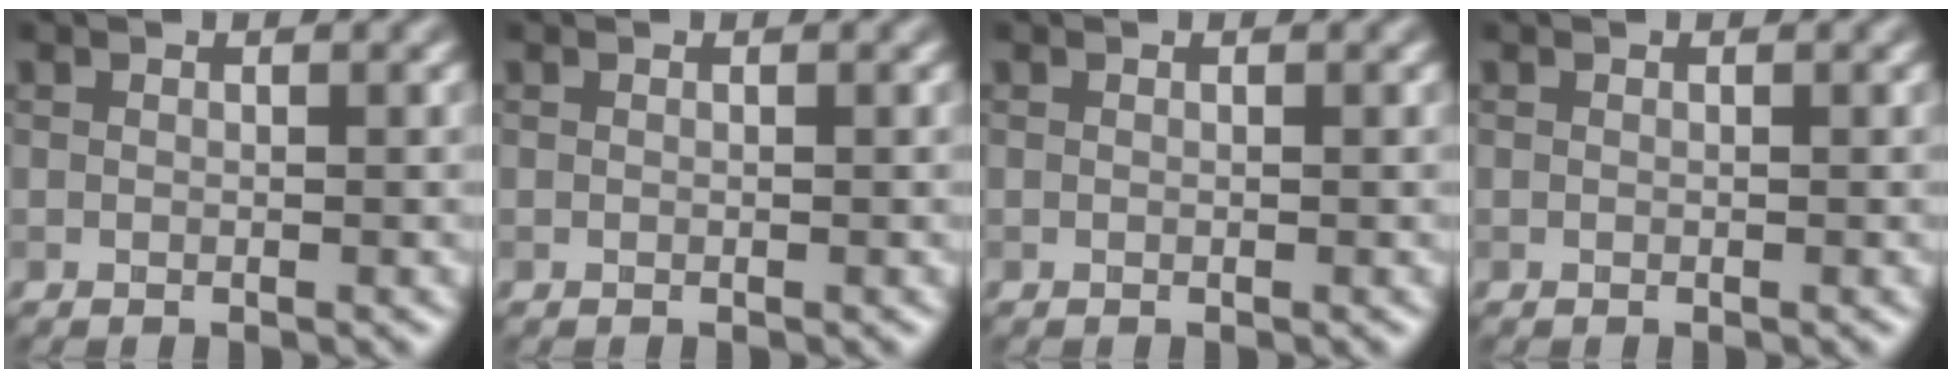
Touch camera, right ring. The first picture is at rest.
{"total": 0.0}
{"total": 0.0}
{"total": 0.0}